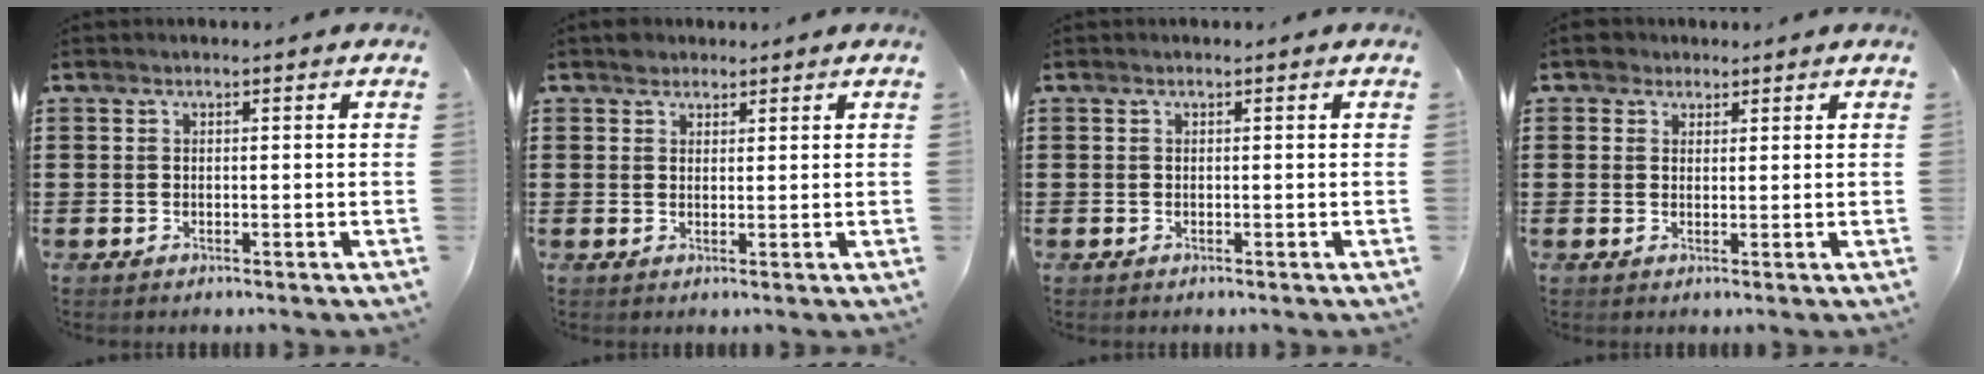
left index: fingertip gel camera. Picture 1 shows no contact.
{"total": 1.9, "force": [1.5, 1.1, 0.1], "torque": [-0.006, 0.005, 0.031]}
{"total": 0.0}
{"total": 2.4, "force": [1.7, 1.6, 0.1], "torque": [-0.003, 0.008, 0.031]}